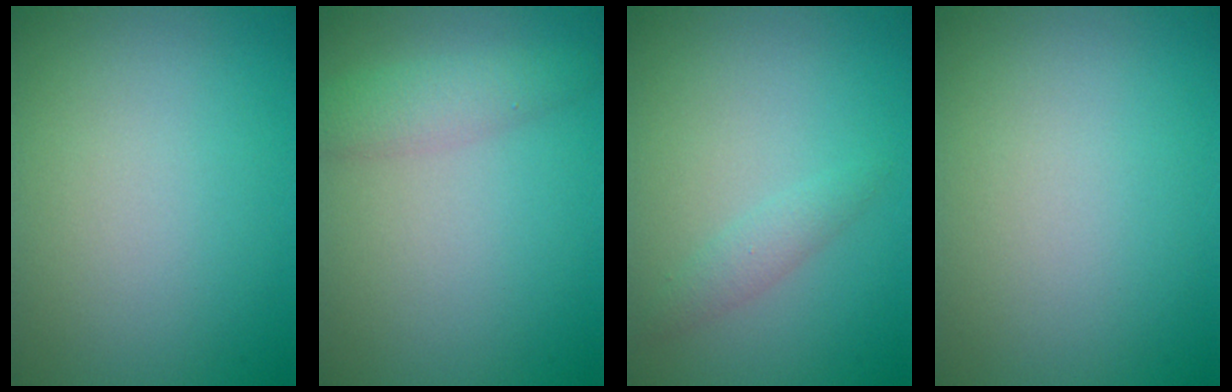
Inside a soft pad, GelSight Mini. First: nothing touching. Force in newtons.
{"total": 2.8, "press": 2.8, "slide": 0.1}
{"total": 1.4, "press": 1.4, "slide": 0.0}
{"total": 0.0}